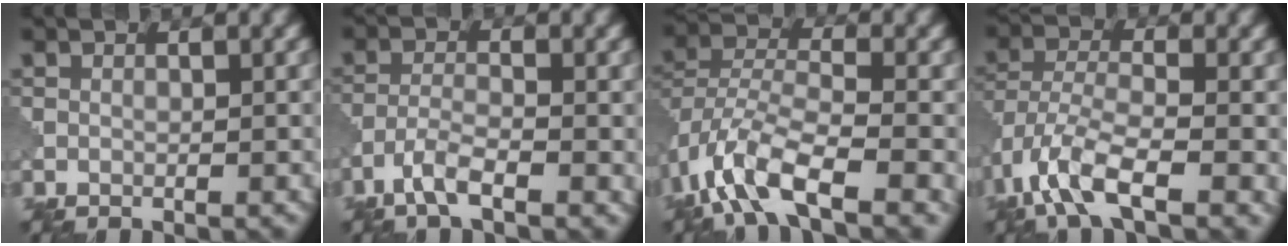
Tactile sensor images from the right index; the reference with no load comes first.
{"total": 3.5, "force": [-2.1, 0.8, 2.7], "torque": [-0.060, 0.001, -0.049]}
{"total": 8.9, "force": [-4.6, 3.6, 6.7], "torque": [-0.132, 0.004, -0.098]}
{"total": 8.2, "force": [-4.3, 2.9, 6.3], "torque": [-0.134, -0.005, -0.092]}